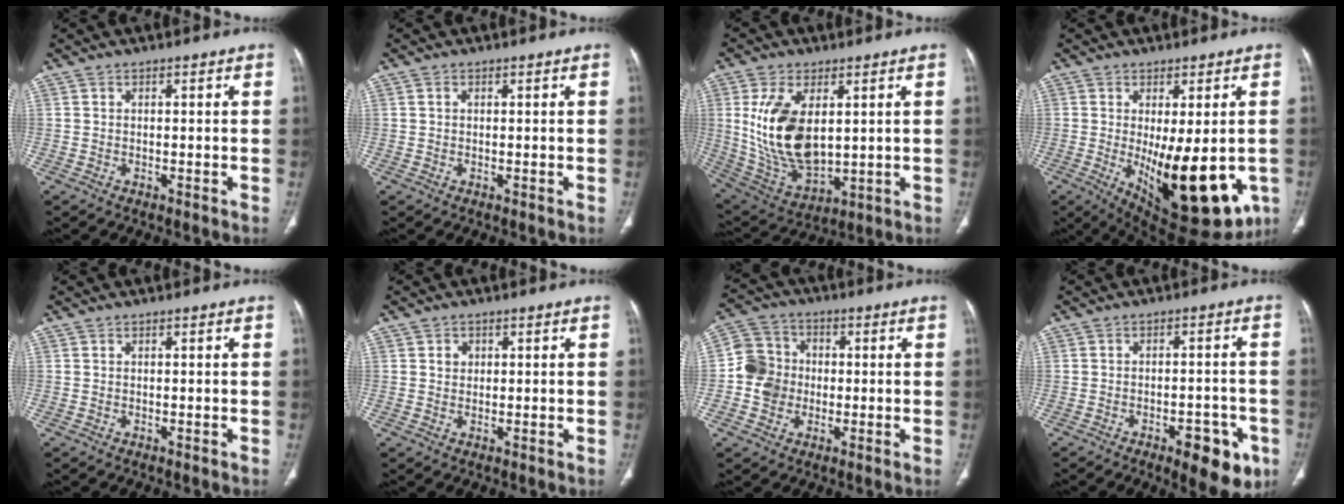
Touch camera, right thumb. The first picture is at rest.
{"total": 0.7, "force": [0.2, 0.5, 0.4], "torque": [-0.010, 0.003, 0.005]}
{"total": 16.7, "force": [2.9, 9.3, 13.6], "torque": [-0.251, -0.021, 0.077]}
{"total": 19.3, "force": [-4.0, 7.5, 17.3], "torque": [-0.220, -0.031, -0.030]}
{"total": 0.0}
{"total": 1.9, "force": [0.6, 1.7, 0.8], "torque": [-0.004, -0.001, 0.009]}
{"total": 8.8, "force": [-0.9, 8.2, 3.2], "torque": [-0.038, 0.024, -0.024]}
{"total": 10.2, "force": [-5.0, 4.4, 7.7], "torque": [-0.071, 0.019, -0.058]}